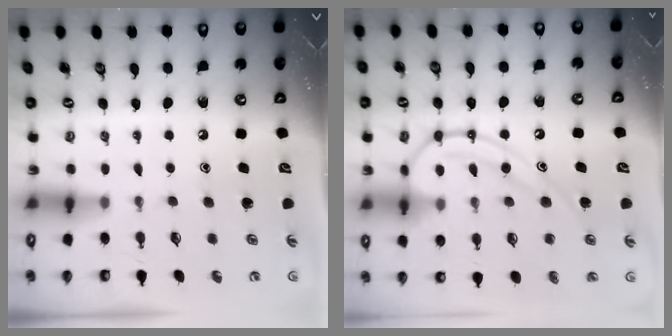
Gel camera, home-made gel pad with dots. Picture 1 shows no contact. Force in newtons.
{"total": 12.7, "press": 12.7, "slide": 0.9}